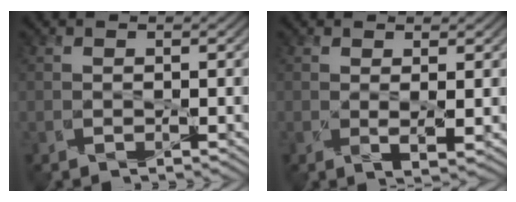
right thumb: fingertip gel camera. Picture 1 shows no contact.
{"total": 2.0, "force": [0.3, 0.4, 1.9], "torque": [-0.040, -0.007, 0.007]}